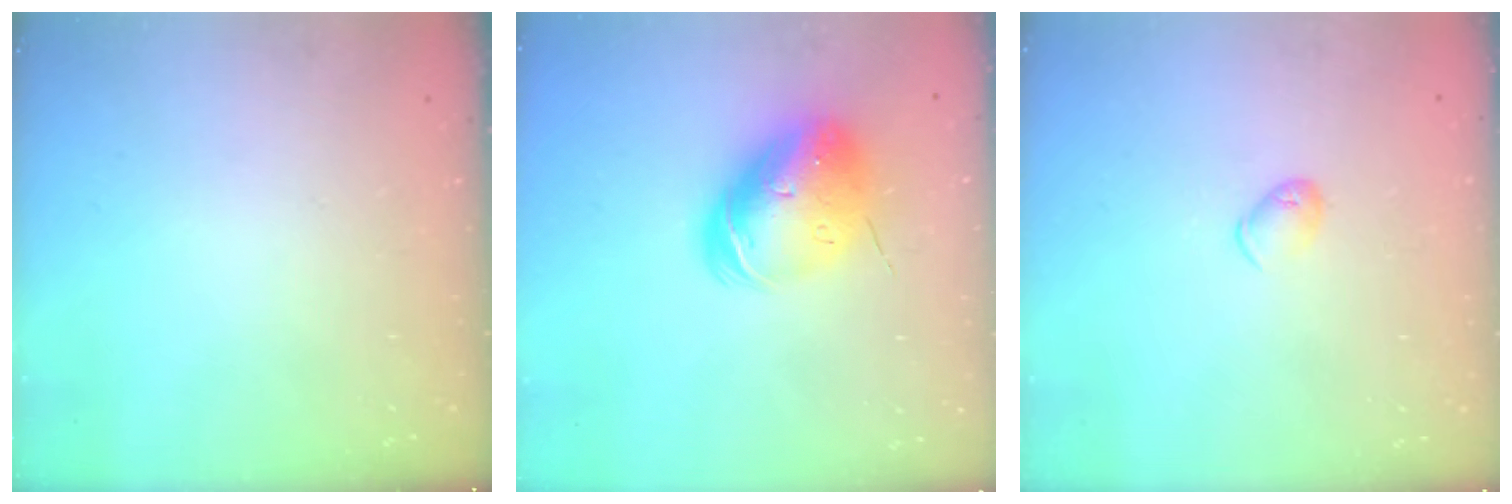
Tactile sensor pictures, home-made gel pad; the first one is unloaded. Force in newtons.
{"total": 14.5, "press": 14.3, "slide": 2.4}
{"total": 4.9, "press": 4.8, "slide": 1.0}